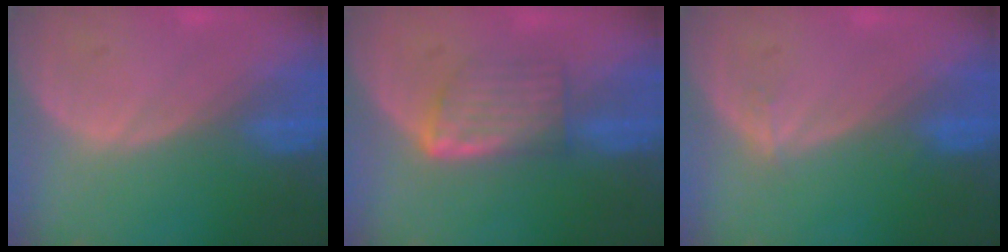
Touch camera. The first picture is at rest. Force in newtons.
{"total": 5.8, "press": 5.4, "slide": 2.2}
{"total": 0.9, "press": 0.8, "slide": 0.2}